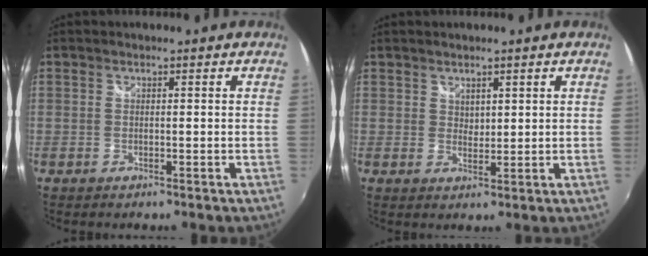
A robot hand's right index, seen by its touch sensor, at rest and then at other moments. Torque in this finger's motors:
{"motor_torque": [0.04, 0.13, -0.06, 0.00]}